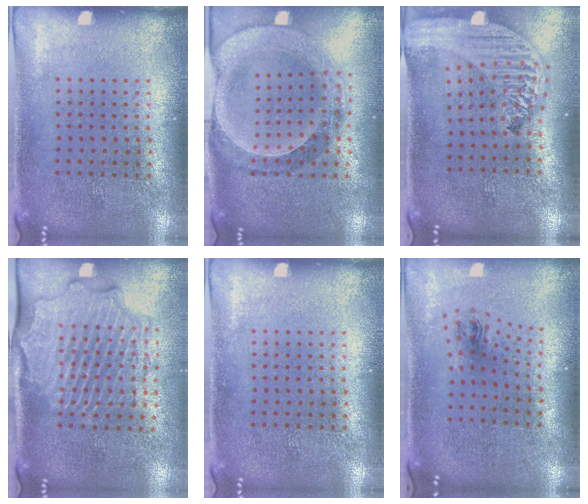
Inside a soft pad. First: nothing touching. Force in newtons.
{"total": 1.5, "press": 1.5, "slide": 0.4}
{"total": 2.9, "press": 2.2, "slide": 1.8}
{"total": 2.6, "press": 2.3, "slide": 1.2}
{"total": 0.0}
{"total": 0.8, "press": 0.3, "slide": 0.7}